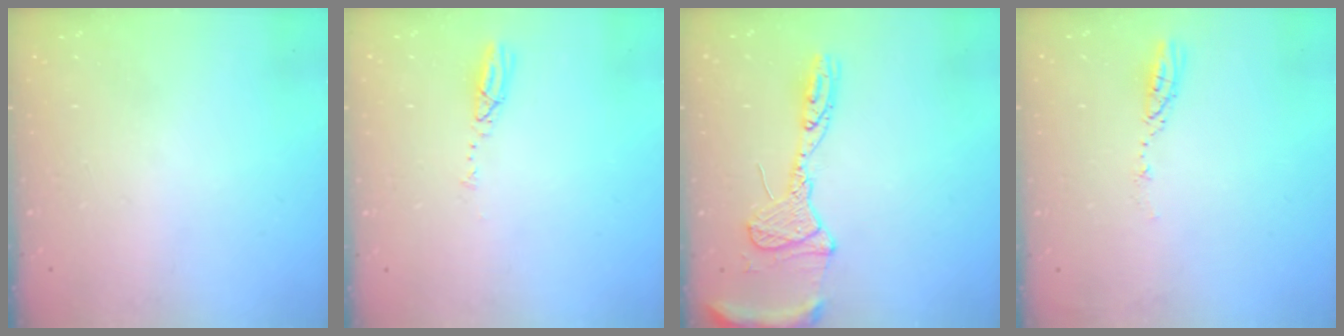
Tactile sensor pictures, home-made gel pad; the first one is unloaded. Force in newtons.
{"total": 3.6, "press": 3.6, "slide": 0.2}
{"total": 15.5, "press": 15.4, "slide": 1.2}
{"total": 3.5, "press": 3.5, "slide": 0.3}